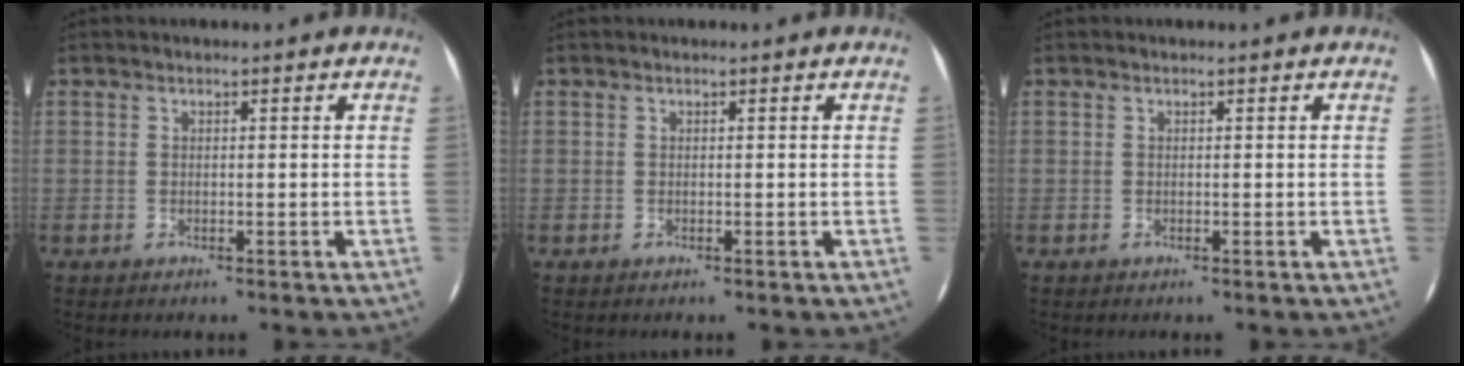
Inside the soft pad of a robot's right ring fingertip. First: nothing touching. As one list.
[{"total": 0.0}, {"total": 0.0}]